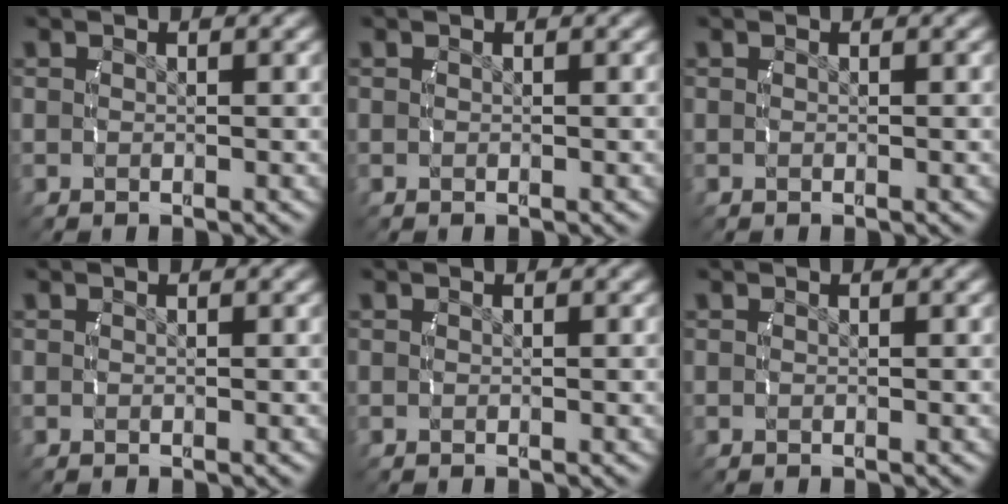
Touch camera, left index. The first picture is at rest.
{"total": 0.0}
{"total": 0.0}
{"total": 0.0}
{"total": 0.0}
{"total": 0.0}